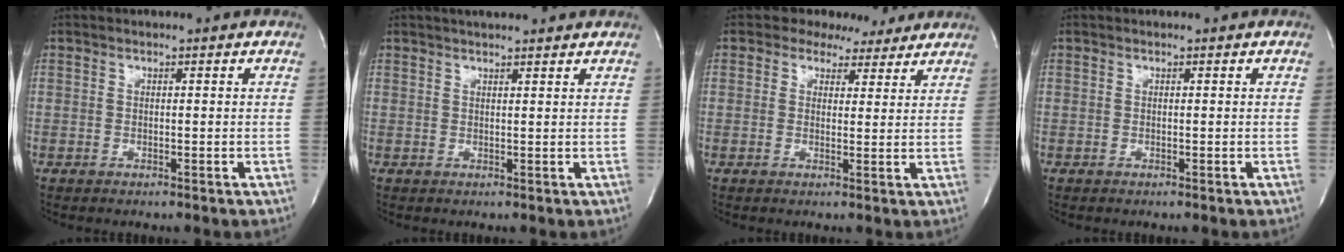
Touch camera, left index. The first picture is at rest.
{"total": 6.5, "force": [5.7, 0.3, 3.0], "torque": [-0.048, 0.017, 0.070]}
{"total": 5.6, "force": [4.6, 3.0, 0.8], "torque": [-0.008, 0.002, 0.049]}
{"total": 0.0}